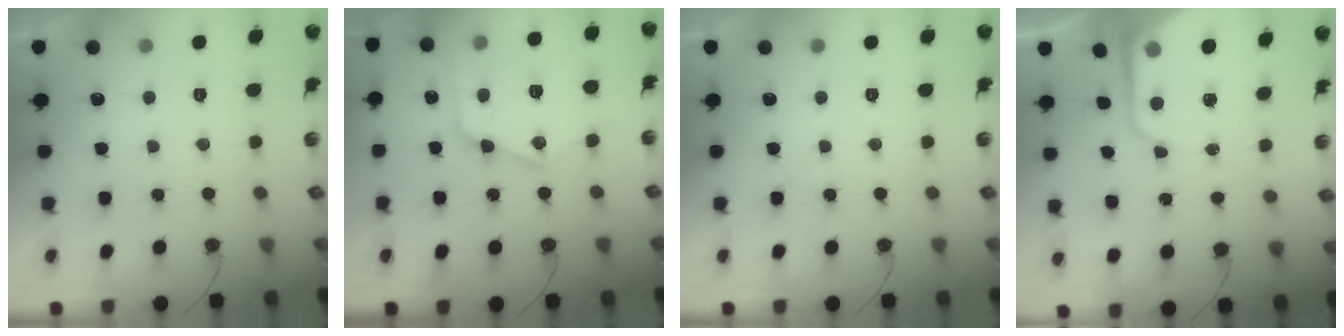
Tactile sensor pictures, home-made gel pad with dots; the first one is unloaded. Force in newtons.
{"total": 17.6, "press": 17.5, "slide": 1.7}
{"total": 0.0}
{"total": 9.3, "press": 9.2, "slide": 0.6}